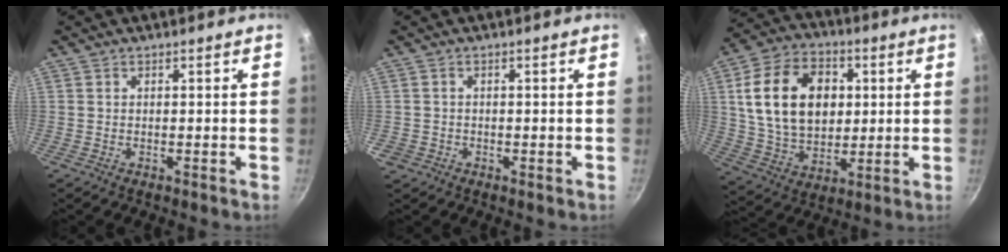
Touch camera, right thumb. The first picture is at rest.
{"total": 1.7, "force": [-0.7, 1.5, 0.5], "torque": [-0.010, 0.001, -0.010]}
{"total": 19.6, "force": [3.6, 13.9, 13.3], "torque": [-0.214, 0.002, 0.065]}